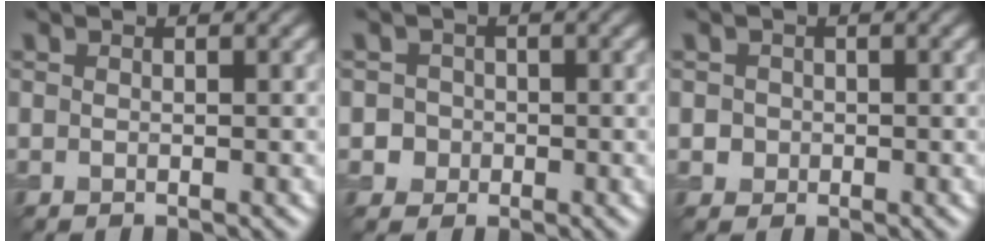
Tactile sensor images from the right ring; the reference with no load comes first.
{"total": 2.3, "force": [-0.3, 2.2, 0.4], "torque": [0.016, 0.010, -0.015]}
{"total": 1.1, "force": [0.0, 1.1, 0.2], "torque": [0.008, -0.003, 0.000]}